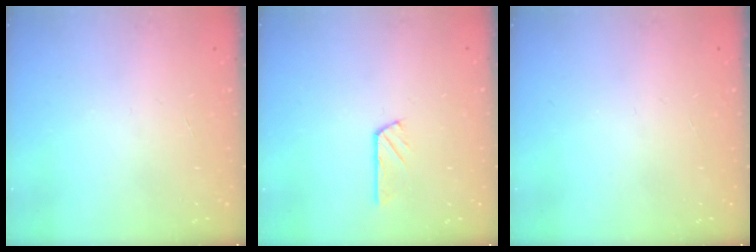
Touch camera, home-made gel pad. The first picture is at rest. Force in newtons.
{"total": 2.9, "press": 2.9, "slide": 0.1}
{"total": 0.0}